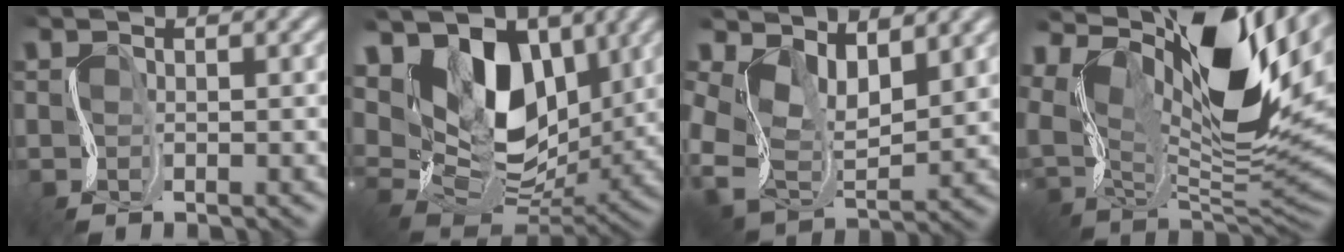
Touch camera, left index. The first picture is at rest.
{"total": 12.1, "force": [5.6, 7.7, 7.4], "torque": [-0.140, 0.004, 0.098]}
{"total": 6.8, "force": [2.6, 4.4, 4.5], "torque": [-0.101, -0.014, 0.051]}
{"total": 16.7, "force": [8.8, 7.2, 12.3], "torque": [-0.235, 0.035, 0.157]}